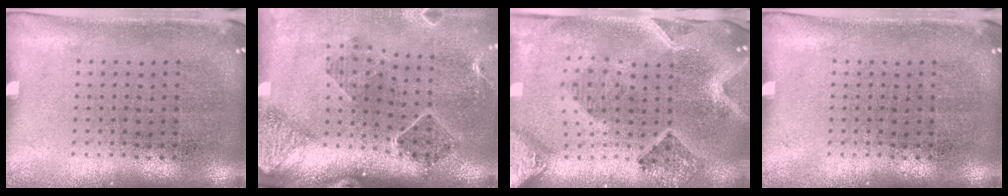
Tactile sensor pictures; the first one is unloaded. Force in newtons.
{"total": 1.7, "press": 1.6, "slide": 0.4}
{"total": 3.0, "press": 2.6, "slide": 1.5}
{"total": 0.0}